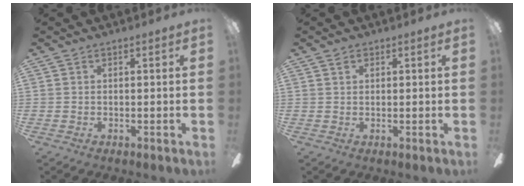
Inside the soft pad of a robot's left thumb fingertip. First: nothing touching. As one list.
[{"total": 1.1, "force": [0.6, 0.7, 0.6], "torque": [-0.013, 0.003, 0.011]}]